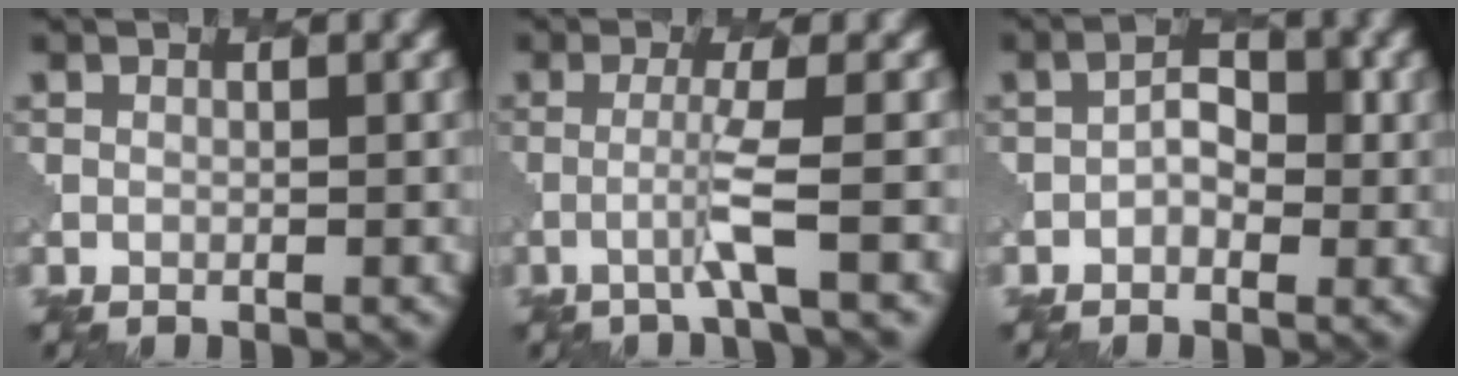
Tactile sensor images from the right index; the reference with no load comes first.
{"total": 2.4, "force": [-0.9, -0.2, 2.2], "torque": [-0.045, 0.001, -0.028]}
{"total": 2.0, "force": [-0.5, 1.3, 1.4], "torque": [-0.020, 0.005, -0.011]}